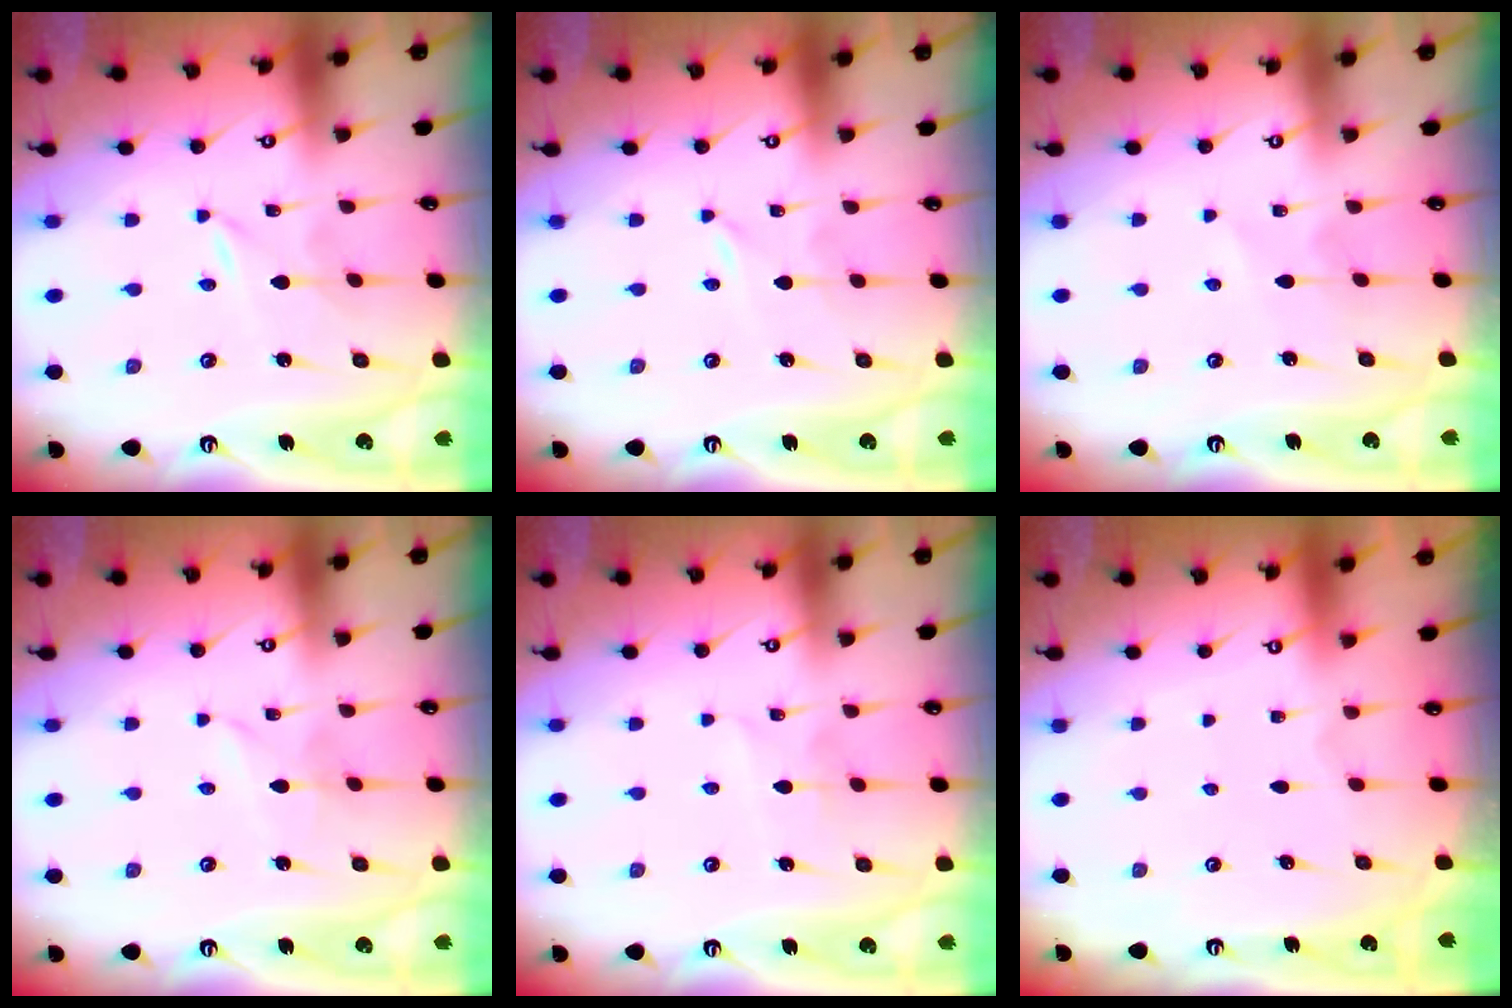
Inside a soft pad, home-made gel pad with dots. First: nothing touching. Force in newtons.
{"total": 0.0}
{"total": 3.6, "press": 3.6, "slide": 0.4}
{"total": 1.8, "press": 1.8, "slide": 0.2}
{"total": 4.3, "press": 4.3, "slide": 0.4}
{"total": 0.0}